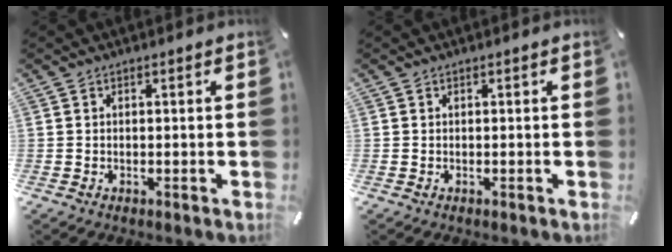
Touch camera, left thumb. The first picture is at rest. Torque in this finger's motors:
{"motor_torque": [-0.01, 0.00, -0.01, -0.04, 0.00]}